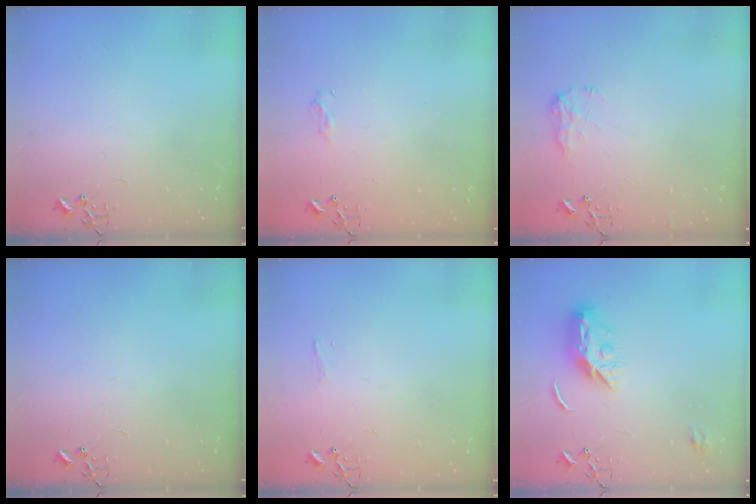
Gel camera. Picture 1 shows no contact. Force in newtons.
{"total": 7.1, "press": 7.1, "slide": 0.8}
{"total": 8.7, "press": 8.6, "slide": 0.5}
{"total": 0.0}
{"total": 3.7, "press": 3.6, "slide": 0.6}
{"total": 11.3, "press": 11.3, "slide": 0.7}